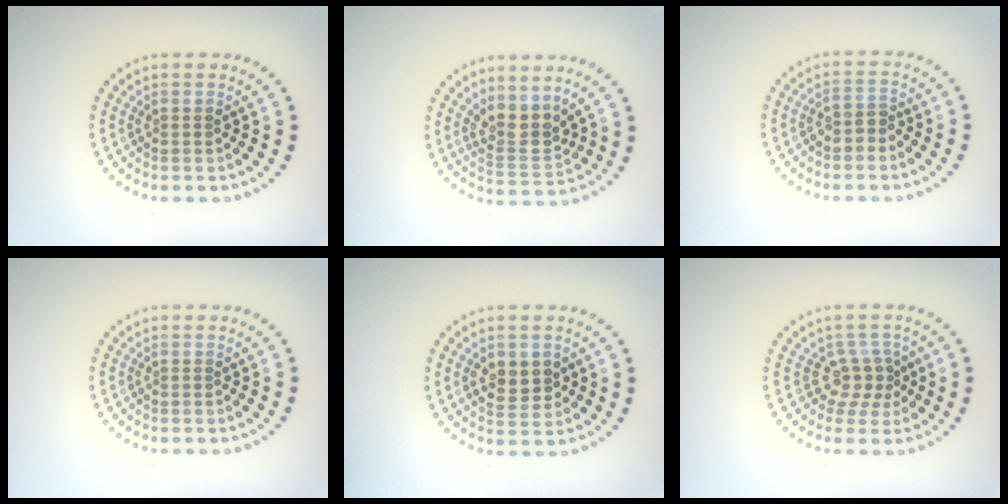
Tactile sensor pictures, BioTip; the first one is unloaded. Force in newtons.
{"total": 3.2, "press": 2.6, "slide": 1.8}
{"total": 1.8, "press": 1.6, "slide": 0.9}
{"total": 0.0}
{"total": 2.9, "press": 2.9, "slide": 0.4}
{"total": 2.5, "press": 1.7, "slide": 1.8}